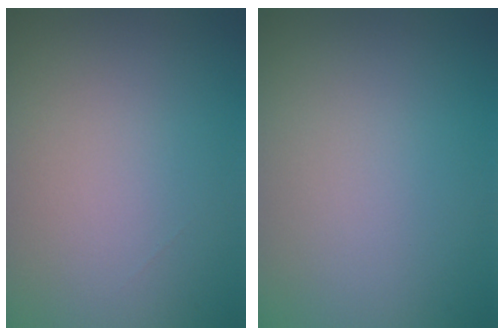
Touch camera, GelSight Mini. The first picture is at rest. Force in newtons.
{"total": 0.0}